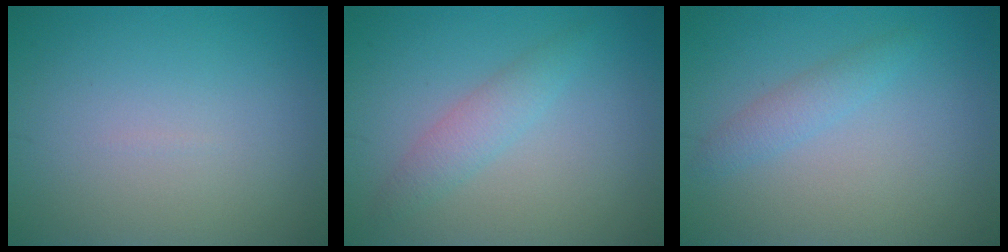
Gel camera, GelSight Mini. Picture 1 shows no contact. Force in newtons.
{"total": 2.2, "press": 2.2, "slide": 0.1}
{"total": 1.7, "press": 1.7, "slide": 0.1}